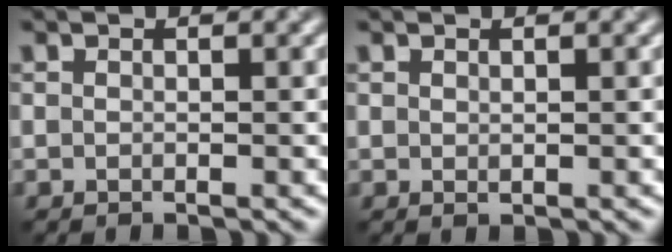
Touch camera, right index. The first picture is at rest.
{"total": 0.0}